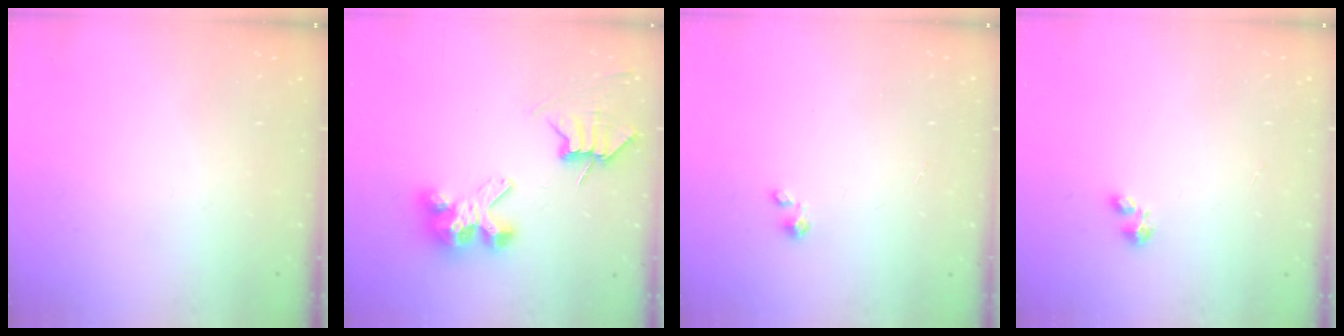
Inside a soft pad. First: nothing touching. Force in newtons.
{"total": 7.1, "press": 7.1, "slide": 0.7}
{"total": 0.0}
{"total": 1.8, "press": 1.8, "slide": 0.4}